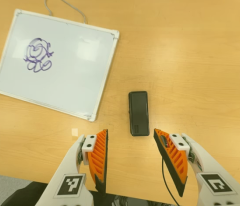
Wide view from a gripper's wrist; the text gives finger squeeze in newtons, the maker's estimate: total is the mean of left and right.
{"total": 0.0}